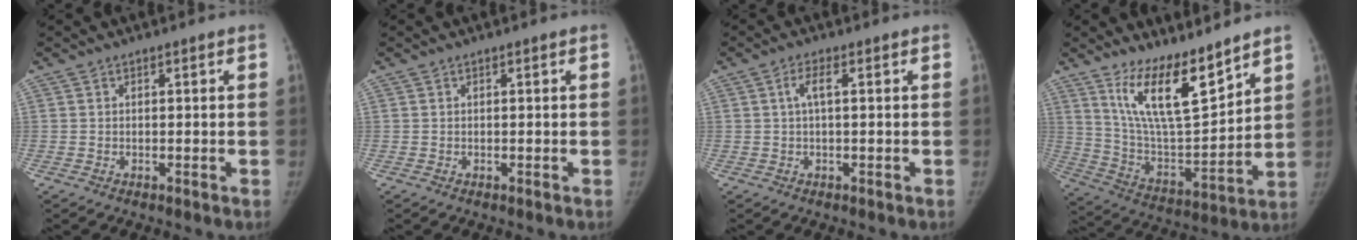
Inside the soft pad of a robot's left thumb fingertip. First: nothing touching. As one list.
[{"total": 0.0}, {"total": 2.6, "force": [0.4, 0.7, 2.5], "torque": [-0.055, 0.010, 0.009]}, {"total": 15.4, "force": [10.8, 4.4, 10.1], "torque": [-0.146, -0.079, 0.211]}]